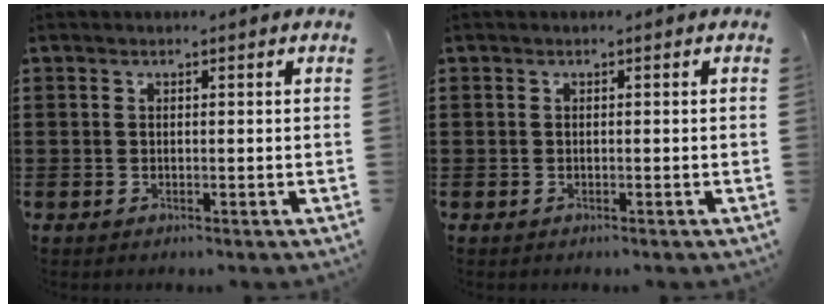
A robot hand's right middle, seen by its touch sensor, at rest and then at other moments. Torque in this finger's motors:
{"motor_torque": [0.30, -0.21, 0.08, 0.02]}